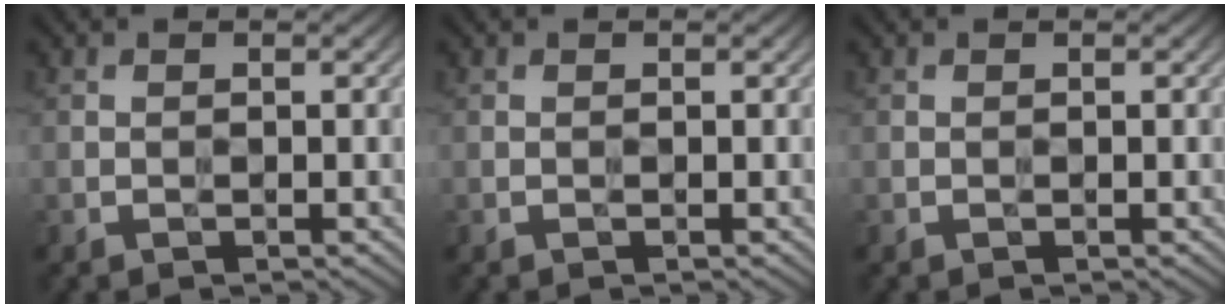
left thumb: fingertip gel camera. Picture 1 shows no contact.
{"total": 0.0}
{"total": 0.0}